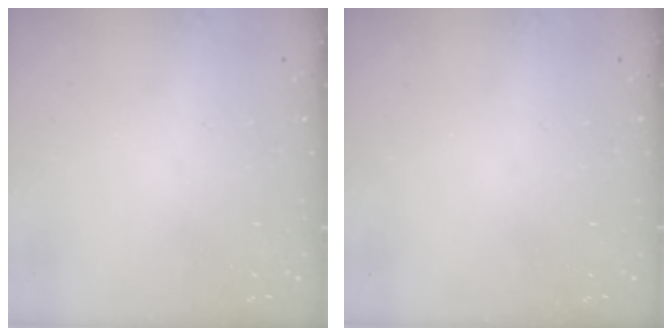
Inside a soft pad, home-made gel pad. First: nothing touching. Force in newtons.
{"total": 0.0}